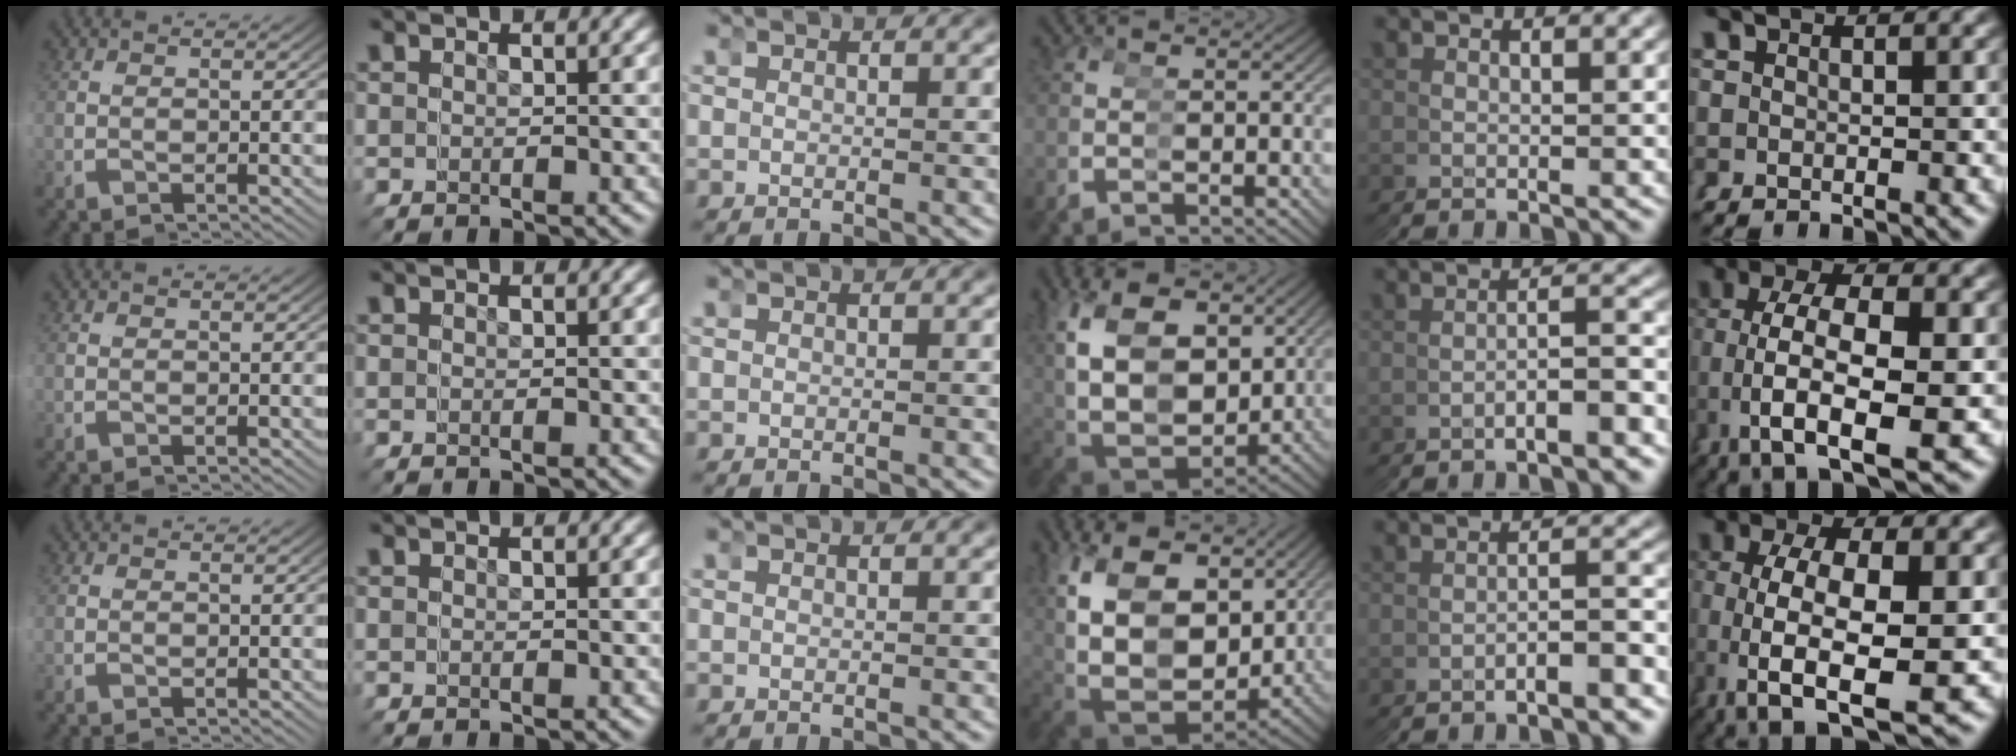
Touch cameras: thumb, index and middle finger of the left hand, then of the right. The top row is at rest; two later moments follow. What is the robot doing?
{"motion": "grasp_and_lifting", "object": "bandage"}